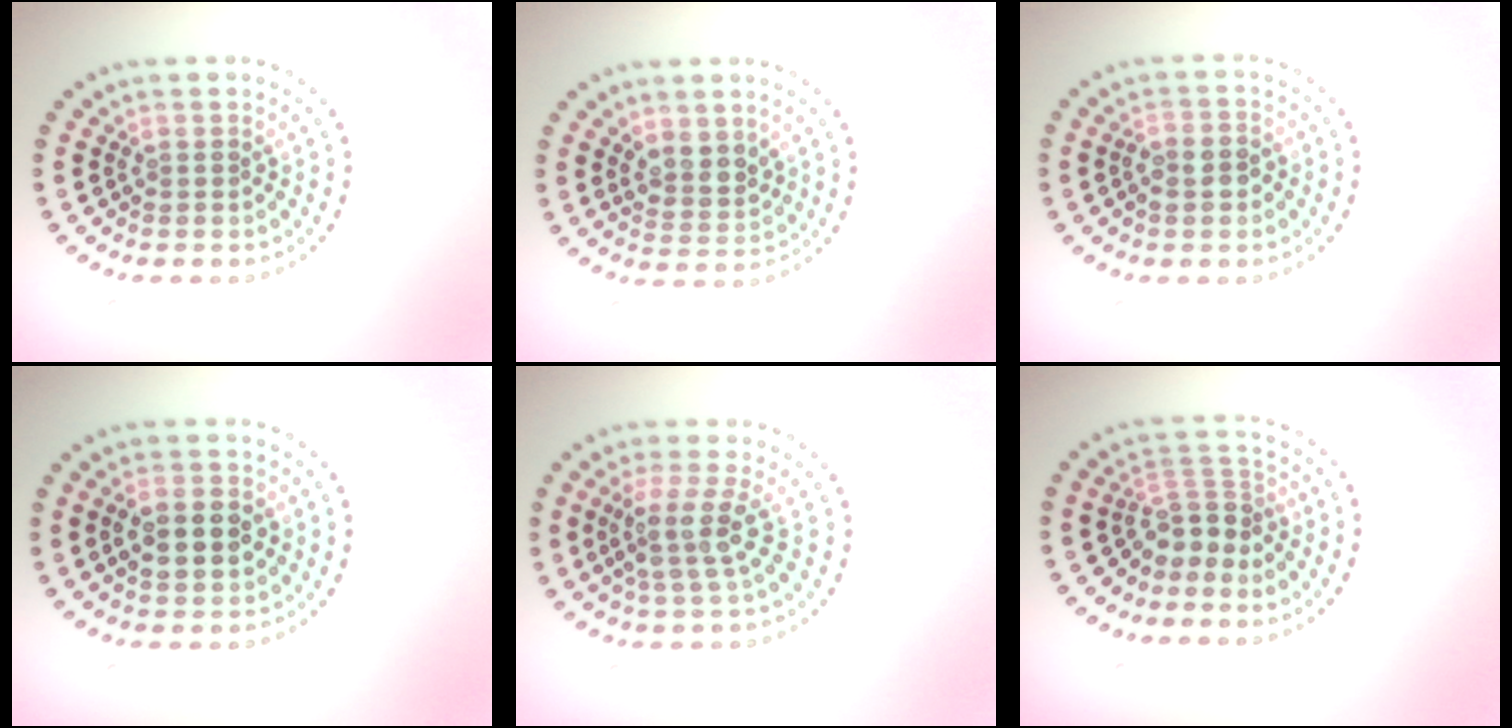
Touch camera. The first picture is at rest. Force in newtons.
{"total": 2.4, "press": 2.2, "slide": 1.1}
{"total": 2.2, "press": 2.1, "slide": 0.7}
{"total": 4.5, "press": 4.5, "slide": 0.2}
{"total": 3.7, "press": 2.8, "slide": 2.4}
{"total": 3.0, "press": 2.3, "slide": 2.0}